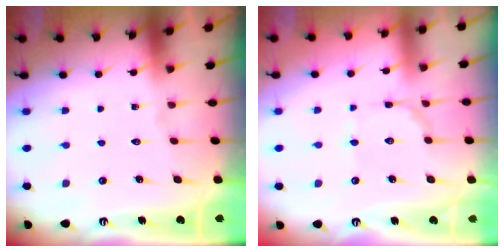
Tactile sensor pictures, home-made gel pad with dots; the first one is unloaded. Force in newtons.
{"total": 2.2, "press": 2.2, "slide": 0.2}